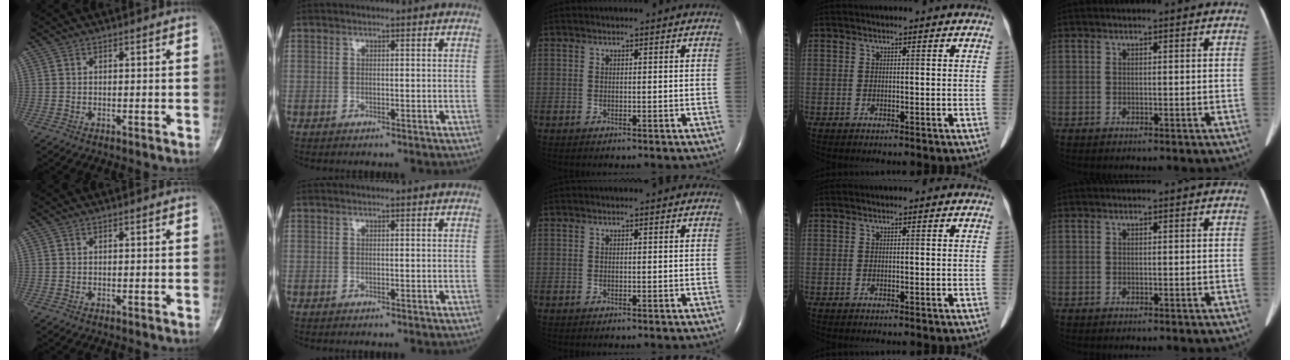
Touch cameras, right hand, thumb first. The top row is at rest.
{}